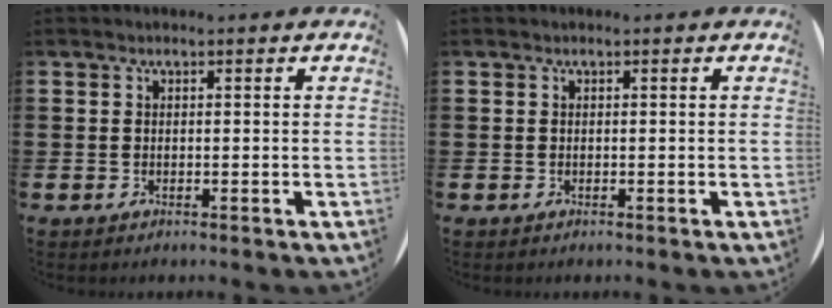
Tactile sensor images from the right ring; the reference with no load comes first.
{"total": 0.0}